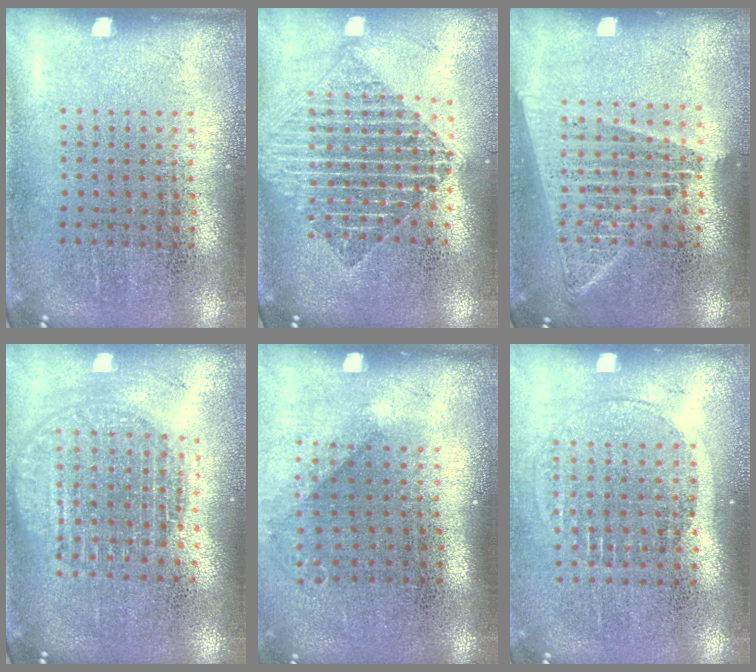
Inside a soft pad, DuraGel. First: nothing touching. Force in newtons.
{"total": 2.1, "press": 1.7, "slide": 1.2}
{"total": 1.5, "press": 1.4, "slide": 0.7}
{"total": 1.8, "press": 1.6, "slide": 0.9}
{"total": 1.0, "press": 0.7, "slide": 0.7}
{"total": 1.4, "press": 1.2, "slide": 0.7}